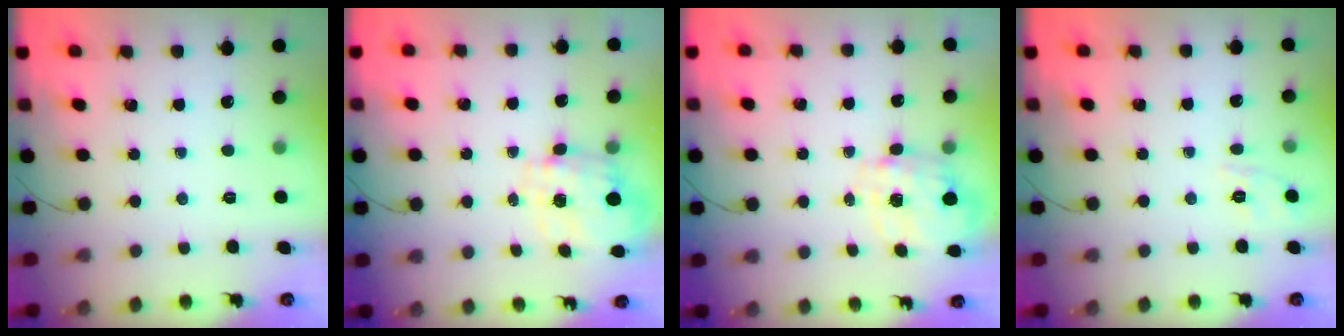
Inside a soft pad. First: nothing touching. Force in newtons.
{"total": 2.9, "press": 2.7, "slide": 1.1}
{"total": 2.5, "press": 2.3, "slide": 1.0}
{"total": 2.0, "press": 0.7, "slide": 1.9}